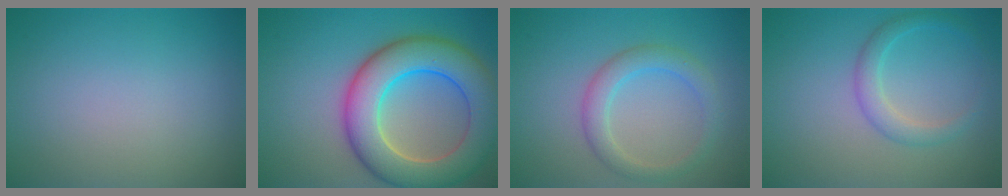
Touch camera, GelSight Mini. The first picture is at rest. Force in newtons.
{"total": 10.1, "press": 10.1, "slide": 0.5}
{"total": 3.0, "press": 3.0, "slide": 0.1}
{"total": 2.3, "press": 2.3, "slide": 0.2}